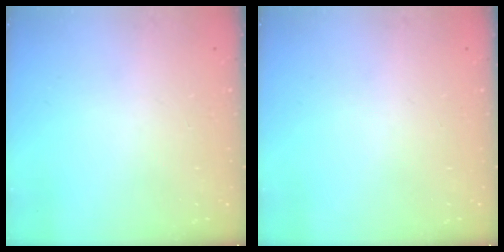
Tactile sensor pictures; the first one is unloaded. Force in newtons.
{"total": 0.0}